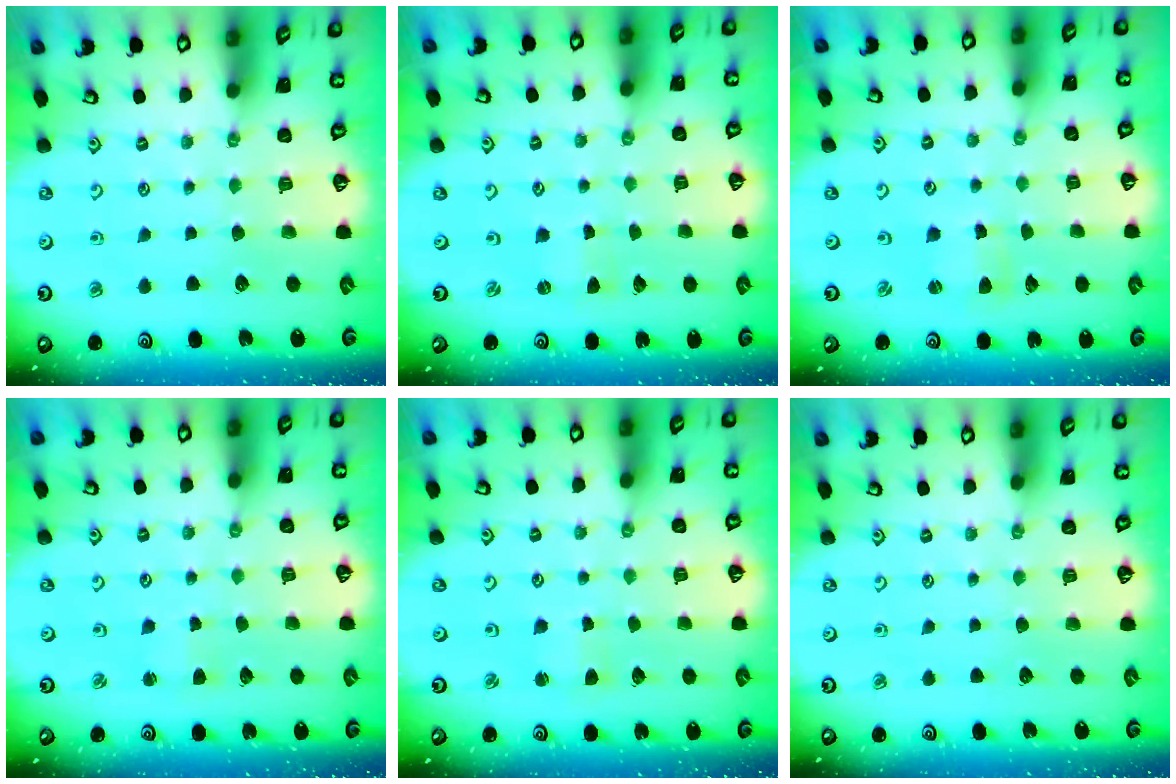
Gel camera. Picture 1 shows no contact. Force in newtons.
{"total": 0.0}
{"total": 1.5, "press": 1.4, "slide": 0.2}
{"total": 2.7, "press": 2.7, "slide": 0.2}
{"total": 2.7, "press": 2.7, "slide": 0.2}
{"total": 0.0}